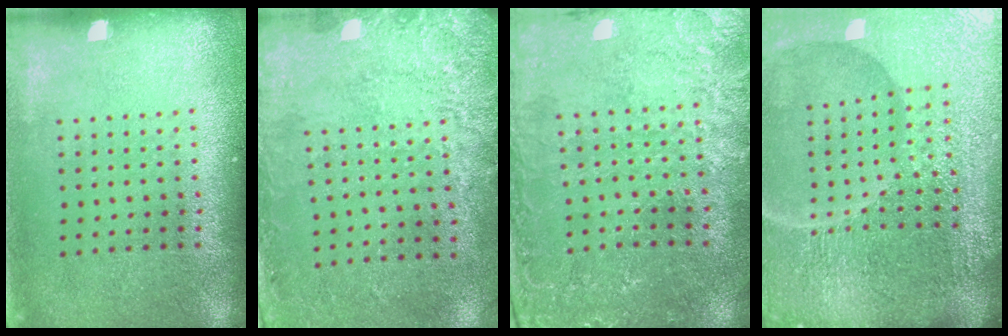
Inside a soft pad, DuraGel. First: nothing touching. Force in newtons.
{"total": 2.8, "press": 1.9, "slide": 2.0}
{"total": 0.7, "press": 0.6, "slide": 0.4}
{"total": 7.4, "press": 6.4, "slide": 3.6}